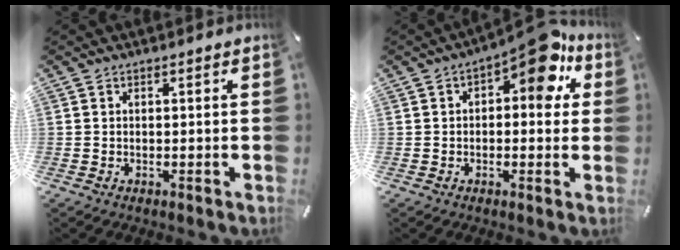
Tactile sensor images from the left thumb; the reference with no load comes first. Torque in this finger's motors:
{"motor_torque": [1.08, 0.97, 0.70, 0.34, 0.03]}